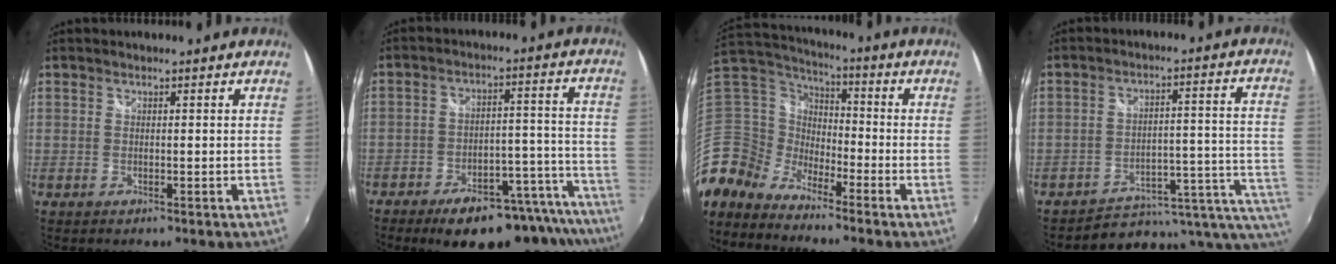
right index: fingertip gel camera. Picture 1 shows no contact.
{"total": 20.9, "force": [-17.4, 6.4, 9.7], "torque": [-0.130, 0.024, -0.214]}
{"total": 9.2, "force": [-7.0, 6.0, 0.7], "torque": [-0.043, 0.041, -0.178]}
{"total": 14.0, "force": [-8.7, 6.6, 8.8], "torque": [-0.107, -0.003, -0.109]}